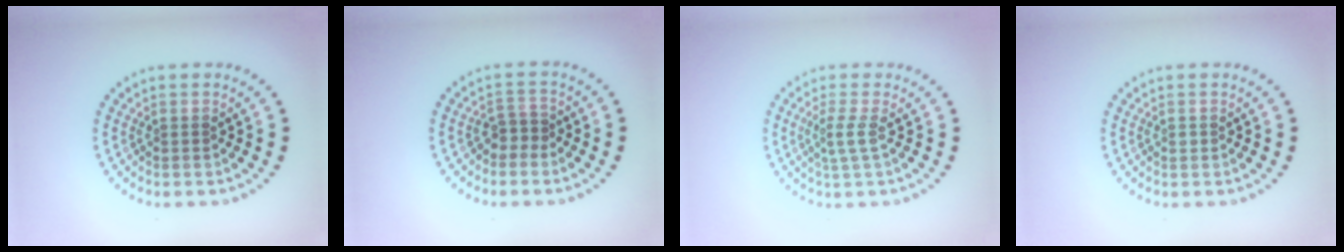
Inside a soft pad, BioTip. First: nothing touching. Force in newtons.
{"total": 1.6, "press": 1.3, "slide": 0.9}
{"total": 1.8, "press": 1.2, "slide": 1.3}
{"total": 0.6, "press": 0.5, "slide": 0.2}